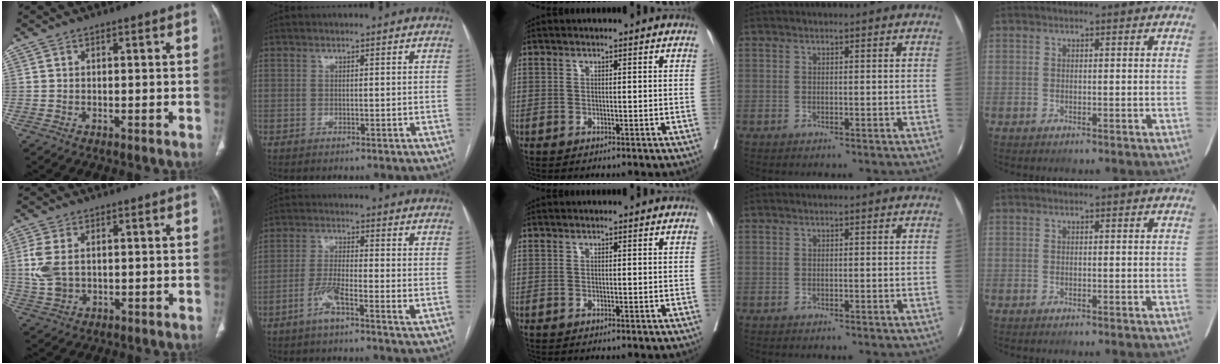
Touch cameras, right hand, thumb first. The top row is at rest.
{"thumb": {"total": 6.7, "force": [0.8, 4.4, 5.0], "torque": [-0.120, 0.000, 0.023]}, "index": {"total": 6.0, "force": [-2.6, 0.7, 5.4], "torque": [-0.107, -0.001, -0.052]}}